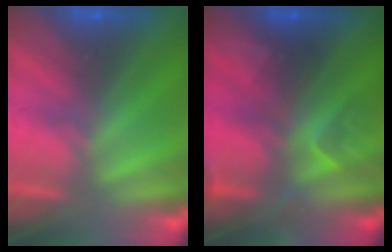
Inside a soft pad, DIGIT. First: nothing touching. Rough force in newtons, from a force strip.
{"total": 2.4}